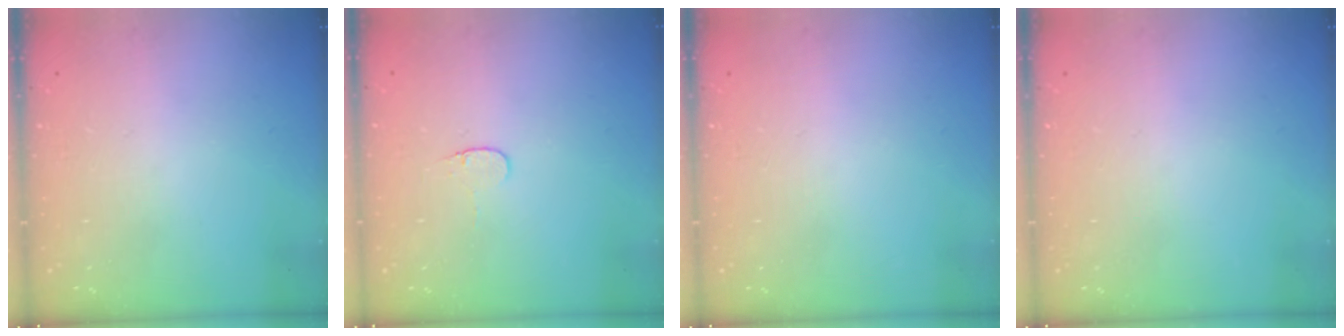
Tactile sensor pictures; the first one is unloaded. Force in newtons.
{"total": 3.4, "press": 3.4, "slide": 0.4}
{"total": 0.0}
{"total": 0.0}